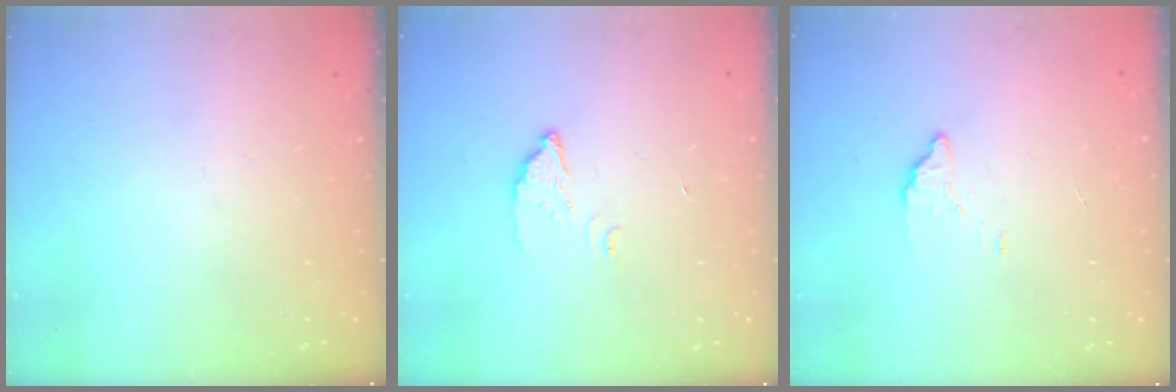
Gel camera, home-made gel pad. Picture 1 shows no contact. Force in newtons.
{"total": 2.9, "press": 2.9, "slide": 0.4}
{"total": 2.0, "press": 2.0, "slide": 0.1}